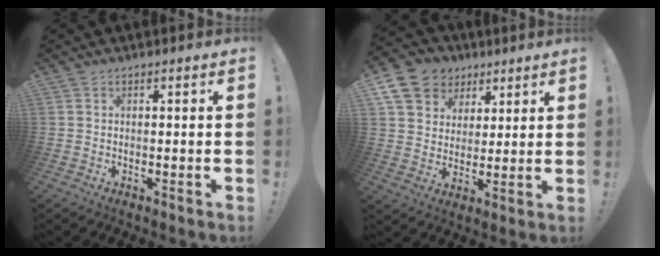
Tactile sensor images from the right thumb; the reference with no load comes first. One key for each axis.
{"total": 12.8, "fx": 6.4, "fy": 10.1, "fz": 4.6, "tx": -0.073, "ty": -0.035, "tz": 0.130}